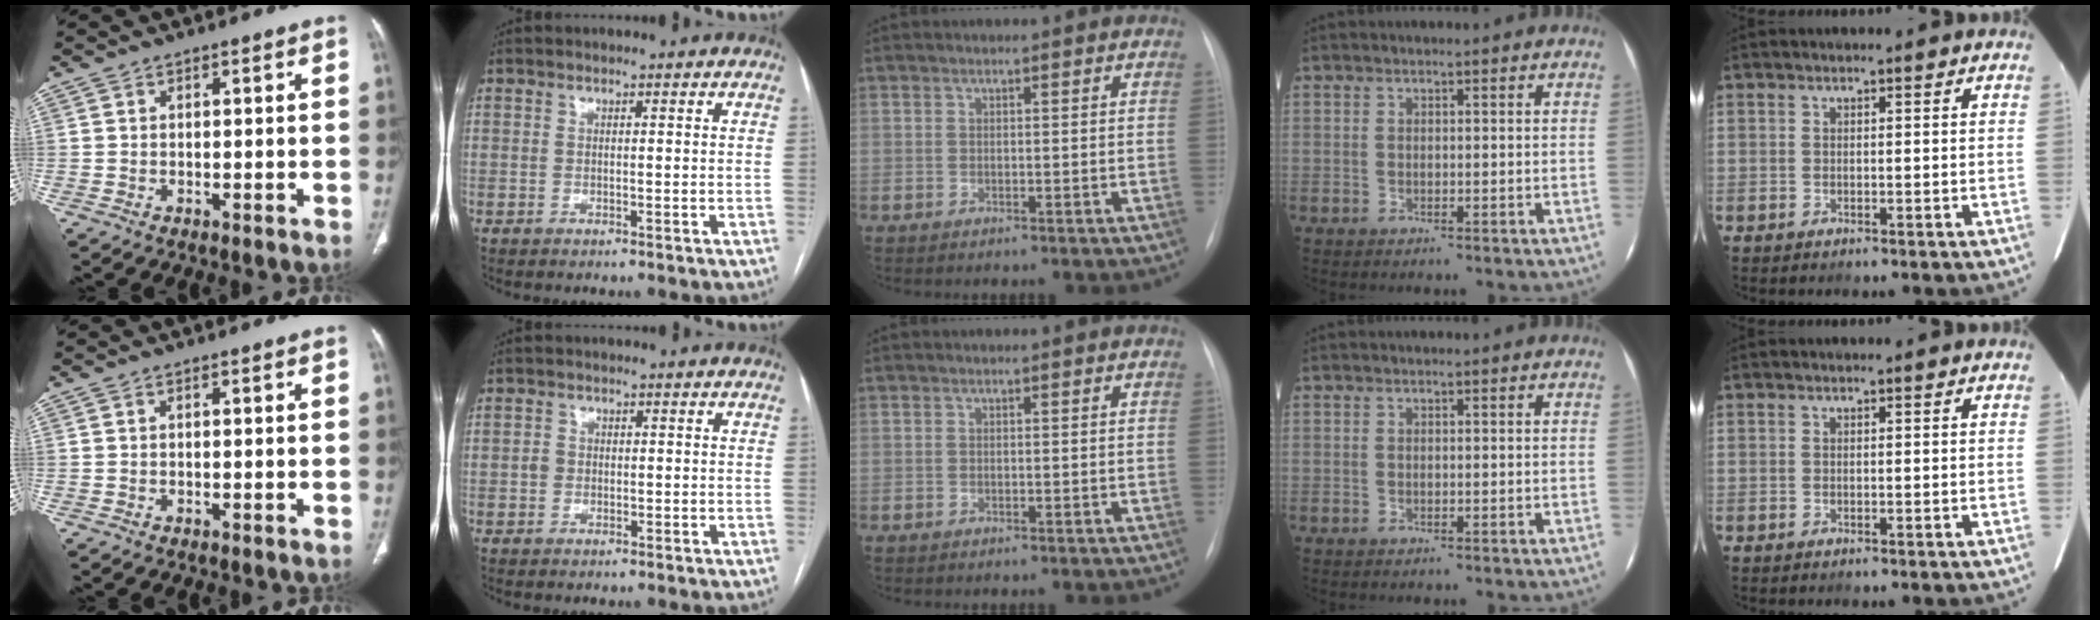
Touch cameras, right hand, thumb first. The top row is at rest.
{"index": {"total": 1.2, "force": [-0.1, 1.2, 0.2], "torque": [-0.003, 0.004, -0.002]}}